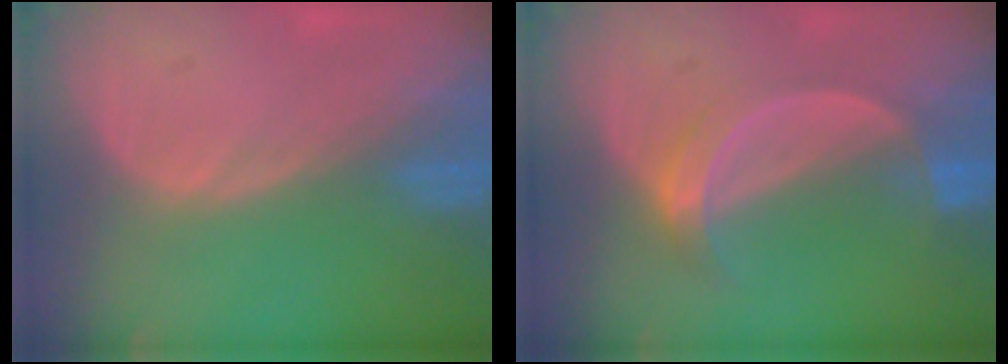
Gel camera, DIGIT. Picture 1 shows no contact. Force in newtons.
{"total": 5.2, "press": 4.7, "slide": 2.2}